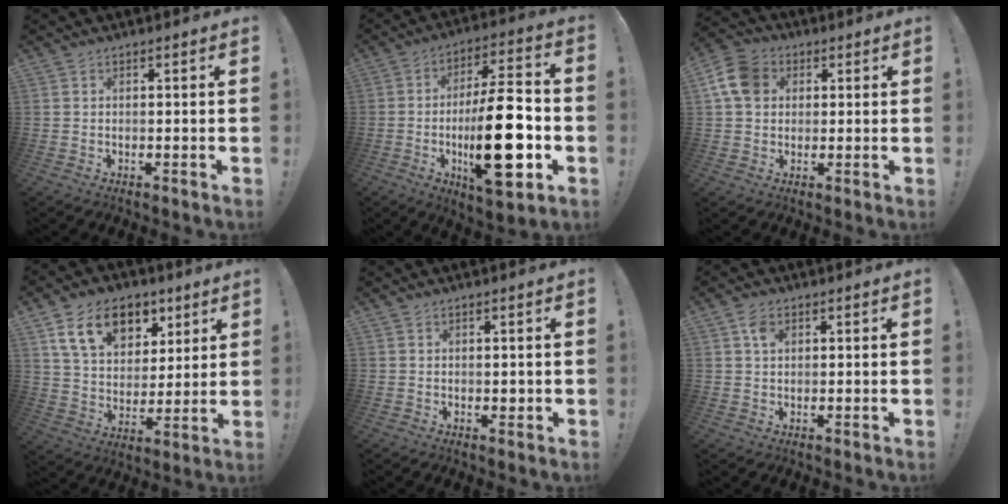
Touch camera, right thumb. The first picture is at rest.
{"total": 23.7, "force": [-4.7, 8.1, 21.8], "torque": [-0.358, 0.011, -0.070]}
{"total": 10.7, "force": [2.6, 8.4, 6.1], "torque": [-0.111, 0.005, 0.055]}
{"total": 15.9, "force": [8.6, 10.7, 8.1], "torque": [-0.129, -0.034, 0.161]}
{"total": 0.8, "force": [0.1, 0.6, 0.5], "torque": [-0.003, 0.000, 0.000]}
{"total": 3.7, "force": [1.5, 2.4, 2.3], "torque": [-0.032, -0.001, 0.026]}